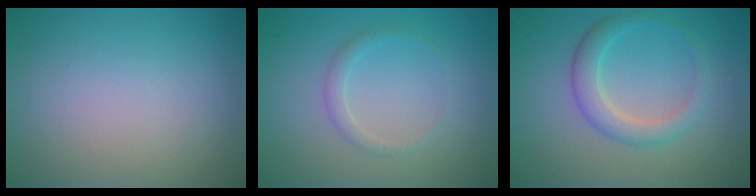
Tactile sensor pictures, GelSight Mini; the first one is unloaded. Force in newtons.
{"total": 1.2, "press": 1.2, "slide": 0.0}
{"total": 3.0, "press": 3.0, "slide": 0.2}